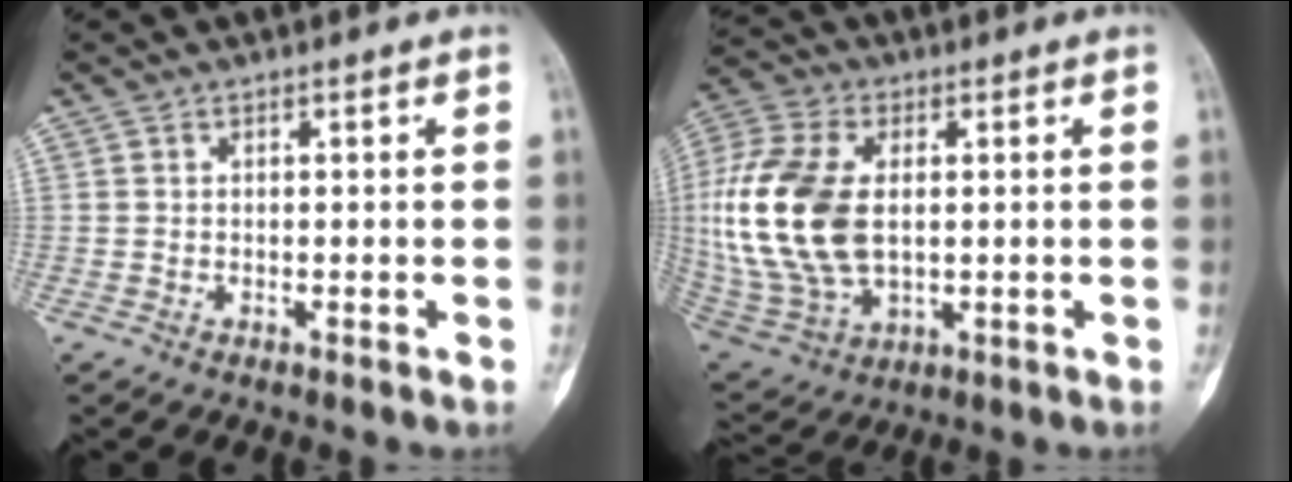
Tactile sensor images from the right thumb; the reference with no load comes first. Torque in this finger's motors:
{"motor_torque": [1.61, 1.74, 1.34, -0.45, 0.62]}